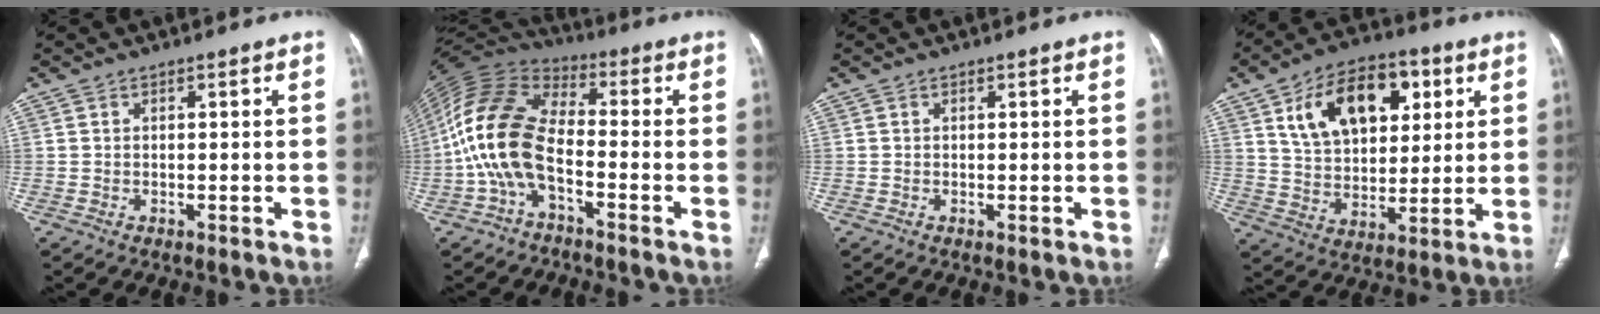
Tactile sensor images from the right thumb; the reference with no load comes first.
{"total": 14.7, "force": [-3.8, 7.4, 12.1], "torque": [-0.255, 0.047, -0.086]}
{"total": 0.0}
{"total": 18.3, "force": [7.0, 11.2, 12.7], "torque": [-0.163, -0.009, 0.121]}